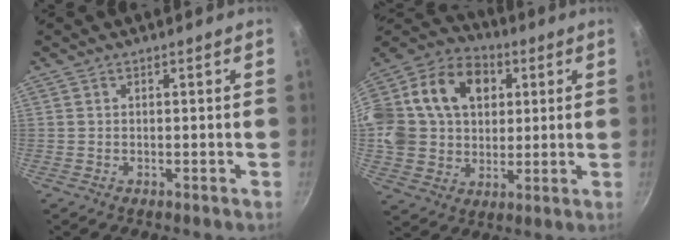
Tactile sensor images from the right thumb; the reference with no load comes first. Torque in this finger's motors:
{"motor_torque": [1.62, 3.39, 1.46, -0.14, 0.20]}